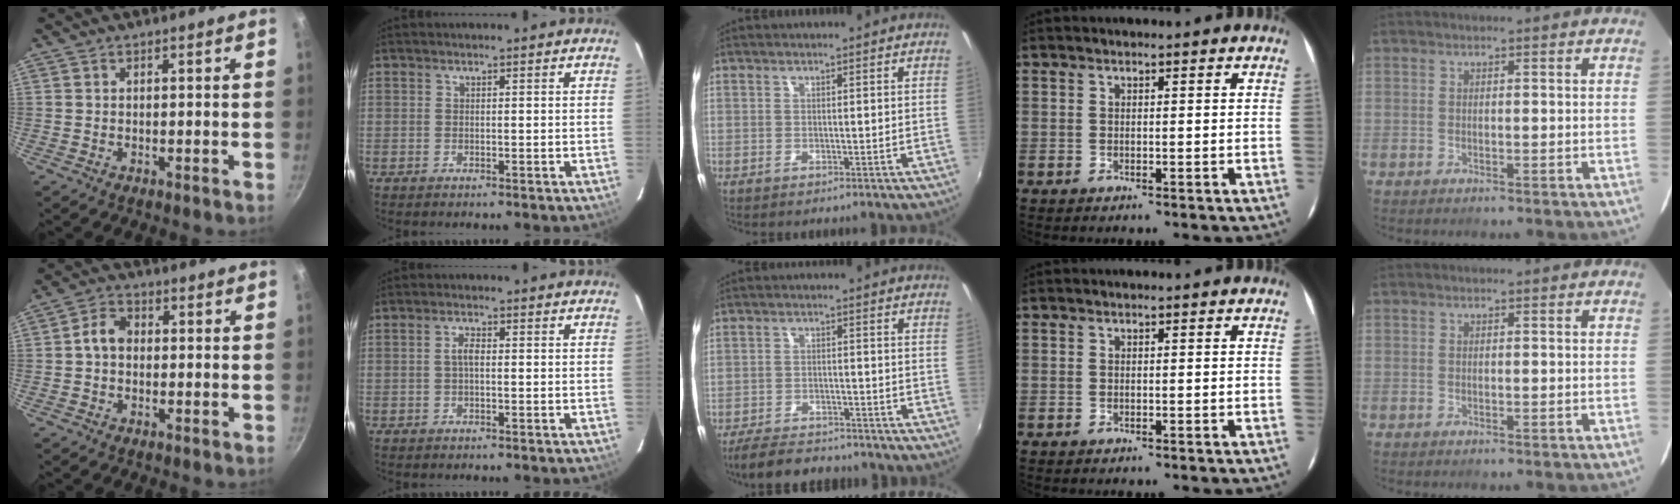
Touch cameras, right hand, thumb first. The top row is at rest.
{"thumb": {"total": 4.5, "force": [-0.1, 3.6, 2.8], "torque": [-0.036, 0.015, -0.013]}, "index": {"total": 1.9, "force": [-0.1, 0.8, 1.7], "torque": [-0.036, 0.006, -0.002]}, "middle": {"total": 10.0, "force": [-8.7, 3.2, 3.7], "torque": [-0.097, -0.012, -0.136]}}